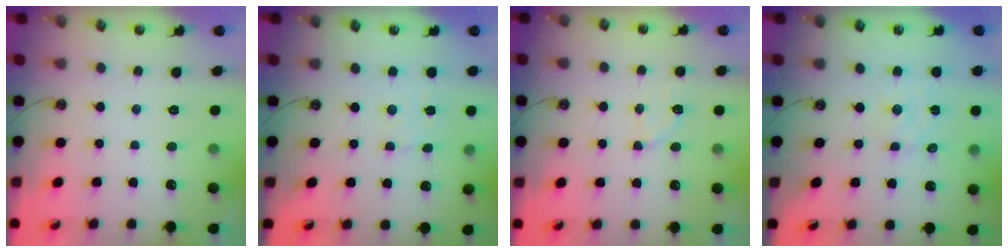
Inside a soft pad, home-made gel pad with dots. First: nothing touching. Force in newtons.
{"total": 2.5, "press": 2.4, "slide": 0.6}
{"total": 2.8, "press": 2.5, "slide": 1.1}
{"total": 2.6, "press": 2.6, "slide": 0.6}